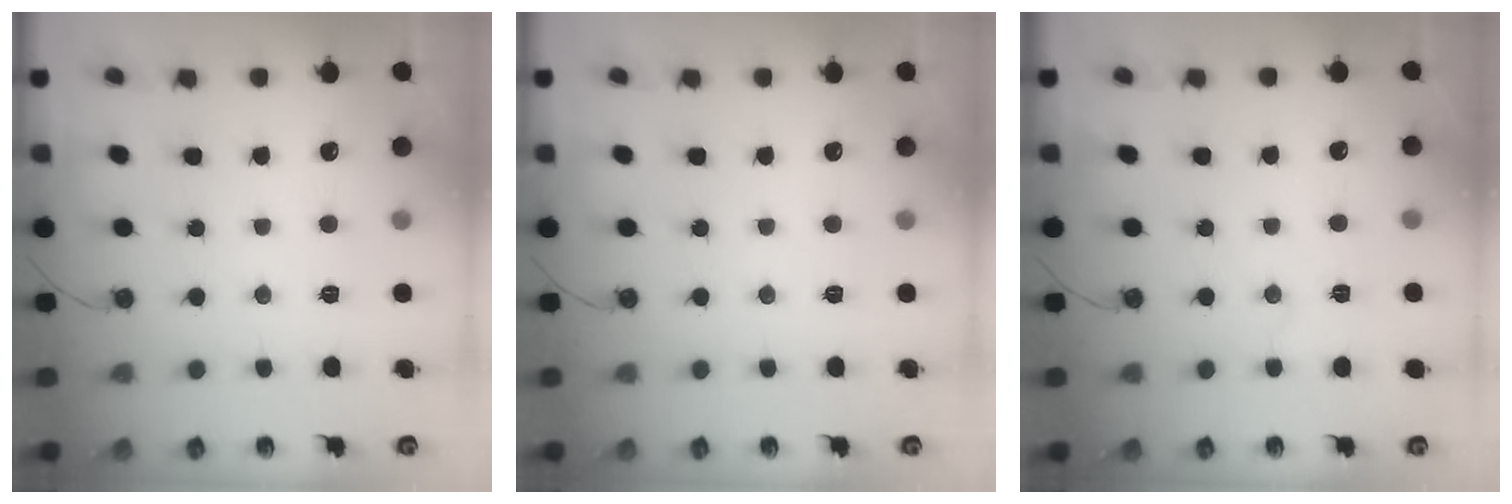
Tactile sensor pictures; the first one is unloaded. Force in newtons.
{"total": 0.0}
{"total": 3.9, "press": 3.4, "slide": 1.9}